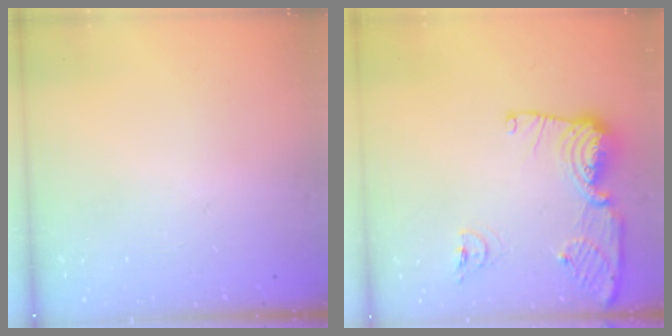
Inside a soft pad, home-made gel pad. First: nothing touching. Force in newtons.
{"total": 14.2, "press": 14.1, "slide": 1.6}